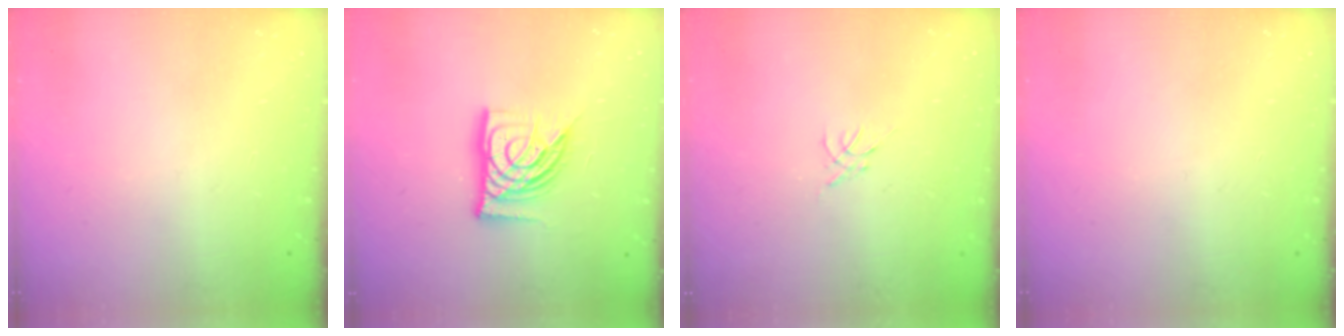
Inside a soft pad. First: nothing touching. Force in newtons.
{"total": 14.8, "press": 14.6, "slide": 1.9}
{"total": 0.0}
{"total": 0.0}